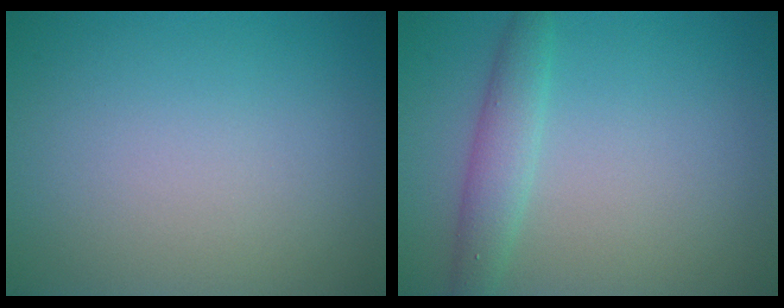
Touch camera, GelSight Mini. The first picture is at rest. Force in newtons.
{"total": 2.6, "press": 2.6, "slide": 0.1}